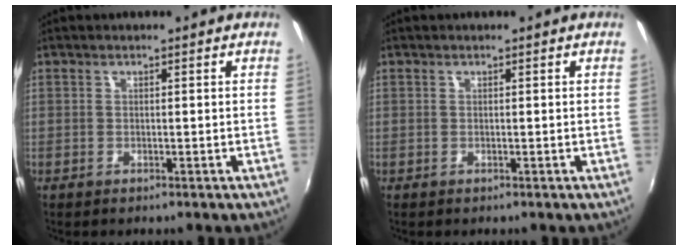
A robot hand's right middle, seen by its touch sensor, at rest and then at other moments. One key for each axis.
{"total": 0.0}